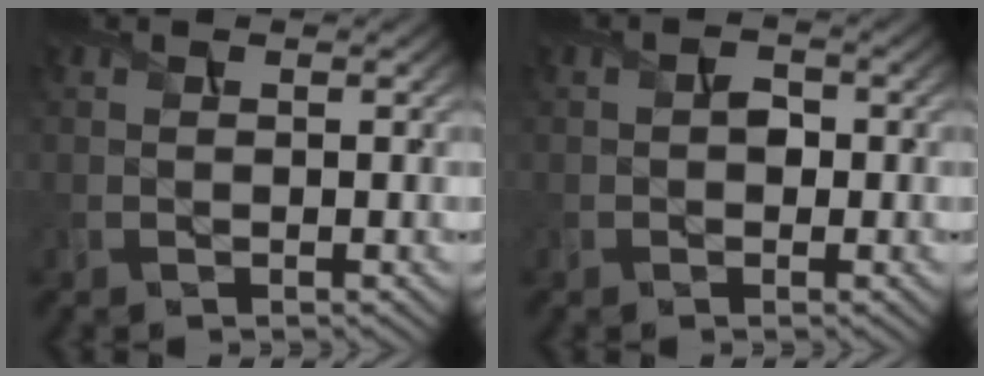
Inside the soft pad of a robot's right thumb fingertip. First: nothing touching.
{"total": 1.5, "force": [-0.3, 1.1, 0.9], "torque": [-0.018, -0.002, -0.009]}